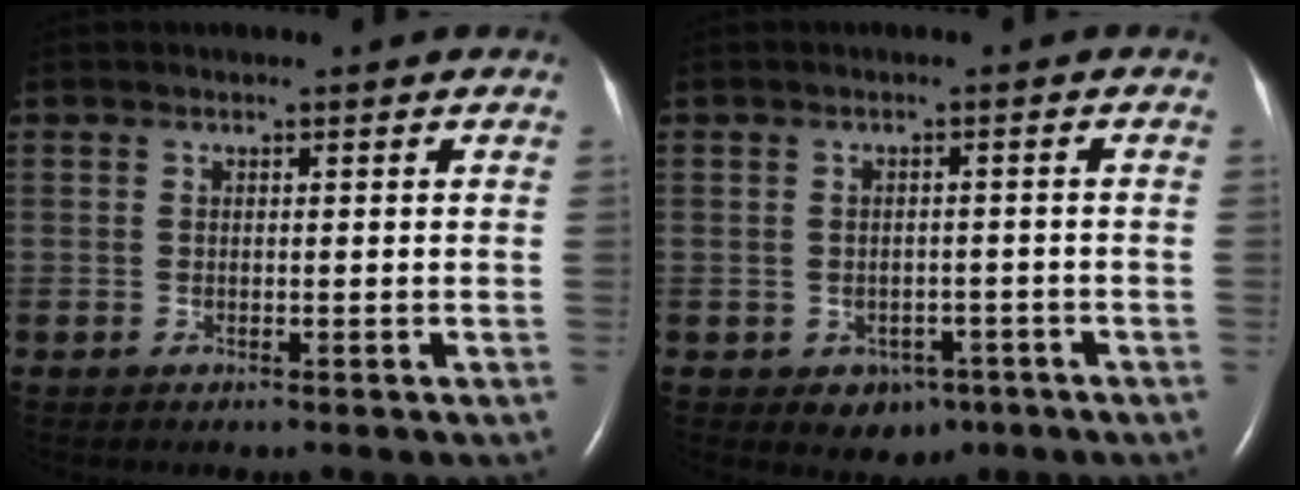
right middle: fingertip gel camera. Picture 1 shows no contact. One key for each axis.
{"total": 4.1, "fx": -2.1, "fy": 3.0, "fz": 1.8, "tx": -0.020, "ty": 0.006, "tz": -0.015}